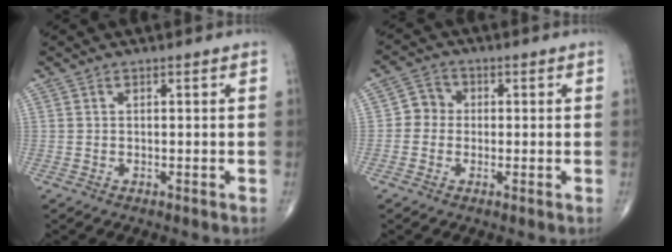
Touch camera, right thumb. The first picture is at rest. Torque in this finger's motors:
{"motor_torque": [-0.22, 0.15, 0.00, -0.05, 0.01]}